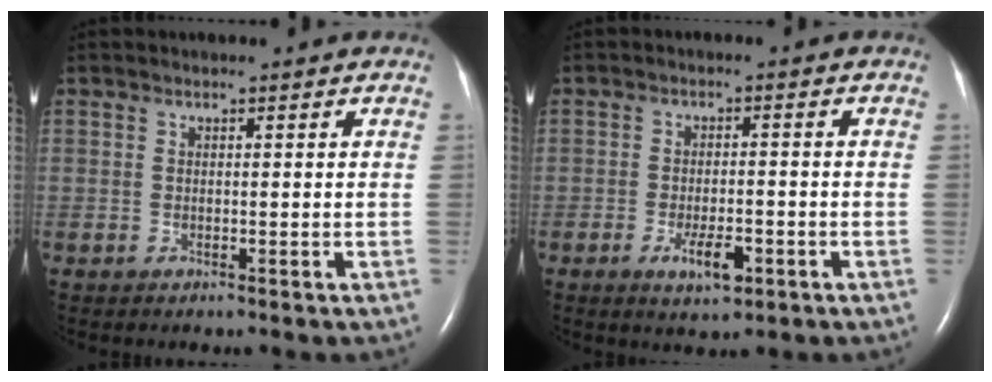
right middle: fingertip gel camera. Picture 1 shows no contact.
{"total": 4.7, "force": [-2.2, 1.5, 3.8], "torque": [-0.069, -0.002, -0.032]}